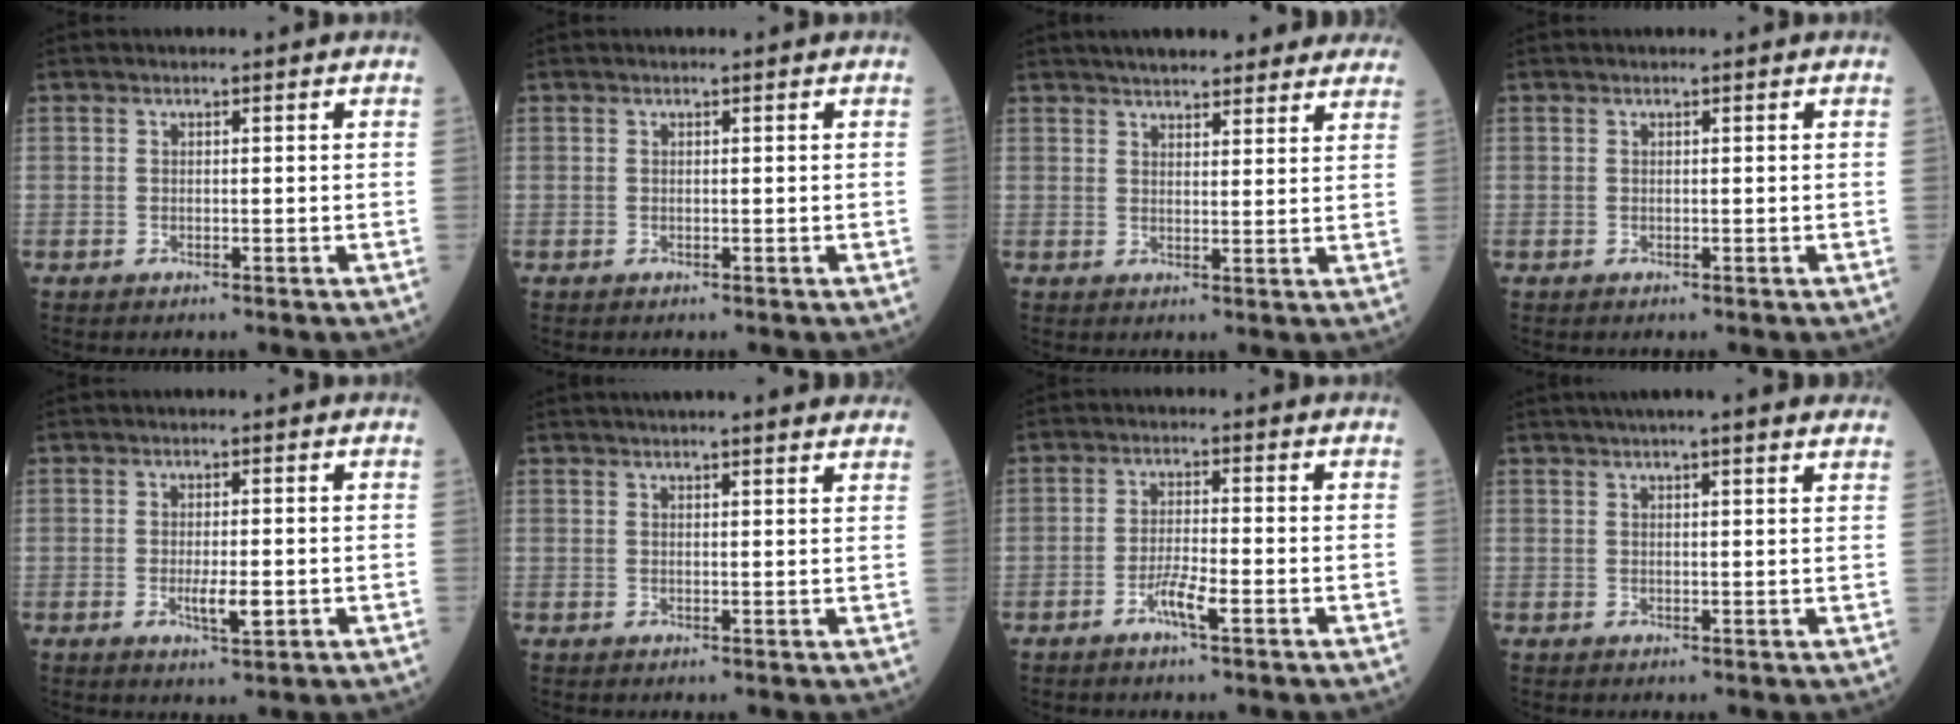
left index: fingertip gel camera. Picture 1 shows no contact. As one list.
[{"total": 0.0}, {"total": 14.7, "force": [12.8, 3.5, 6.2], "torque": [-0.065, 0.027, 0.156]}, {"total": 0.0}, {"total": 3.4, "force": [-0.8, 0.8, 3.2], "torque": [-0.062, -0.004, -0.009]}, {"total": 12.5, "force": [11.3, 1.2, 5.2], "torque": [-0.063, 0.029, 0.130]}, {"total": 3.6, "force": [-1.9, 0.1, 3.1], "torque": [-0.063, -0.003, -0.038]}, {"total": 10.1, "force": [8.5, 0.7, 5.4], "torque": [-0.071, 0.029, 0.098]}]